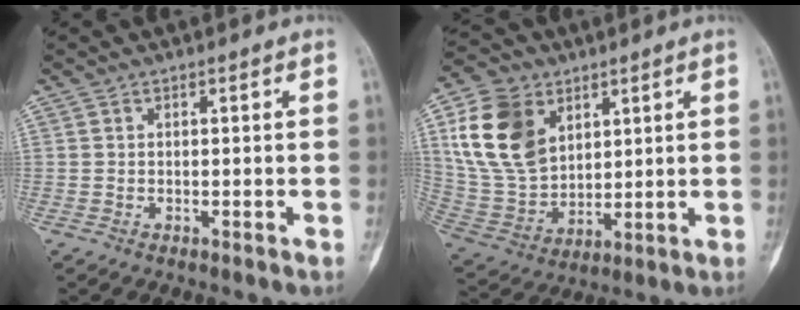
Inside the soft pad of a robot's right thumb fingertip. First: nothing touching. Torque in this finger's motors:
{"motor_torque": [0.71, 2.36, 0.55, -0.27, 0.10]}